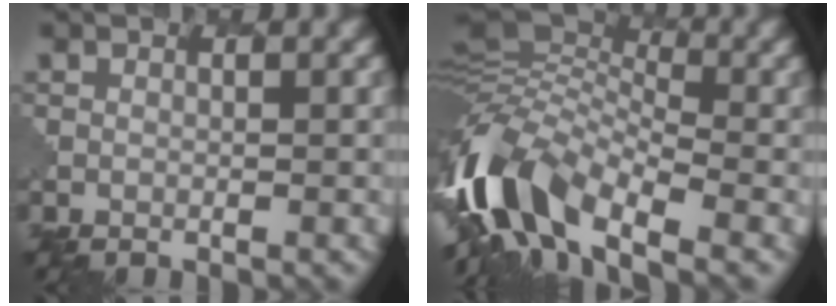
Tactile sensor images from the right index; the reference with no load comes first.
{"total": 10.3, "force": [-5.6, 4.6, 7.4], "torque": [-0.138, 0.005, -0.120]}